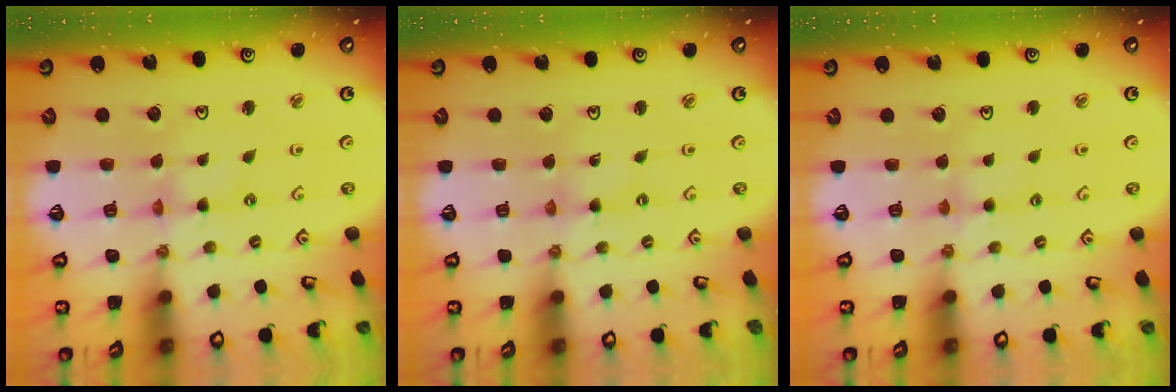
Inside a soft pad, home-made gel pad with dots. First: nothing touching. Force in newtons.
{"total": 0.0}
{"total": 2.8, "press": 2.8, "slide": 0.4}